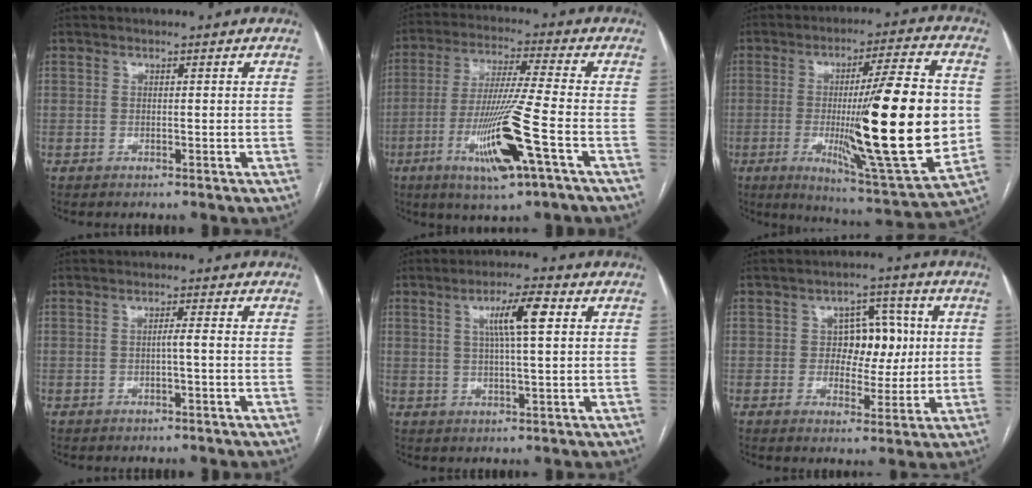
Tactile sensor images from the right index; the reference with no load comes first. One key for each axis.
{"total": 13.8, "fx": -5.2, "fy": -0.3, "fz": 12.8, "tx": -0.256, "ty": -0.021, "tz": -0.096}
{"total": 24.3, "fx": -1.4, "fy": 1.4, "fz": 24.2, "tx": -0.344, "ty": -0.018, "tz": -0.021}
{"total": 0.6, "fx": -0.1, "fy": -0.2, "fz": 0.6, "tx": -0.005, "ty": 0.000, "tz": -0.002}
{"total": 6.8, "fx": 2.2, "fy": 0.5, "fz": 6.5, "tx": -0.112, "ty": 0.008, "tz": 0.036}
{"total": 7.0, "fx": 0.8, "fy": 4.9, "fz": 5.0, "tx": -0.053, "ty": 0.019, "tz": 0.017}